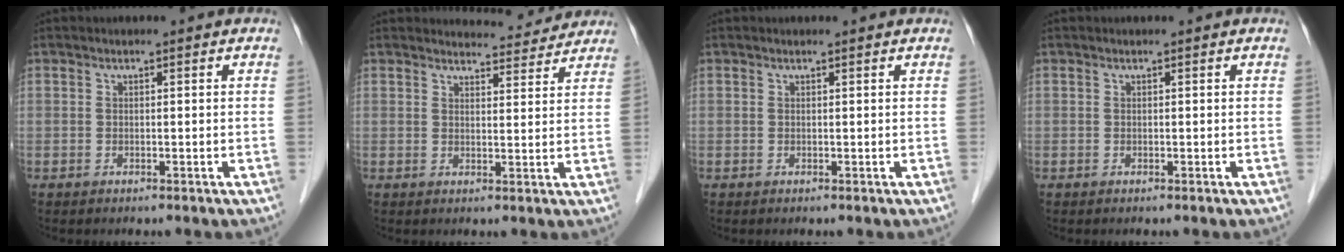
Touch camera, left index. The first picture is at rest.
{"total": 5.3, "force": [5.3, 0.9, -0.1], "torque": [0.001, -0.004, 0.055]}
{"total": 0.0}
{"total": 0.0}